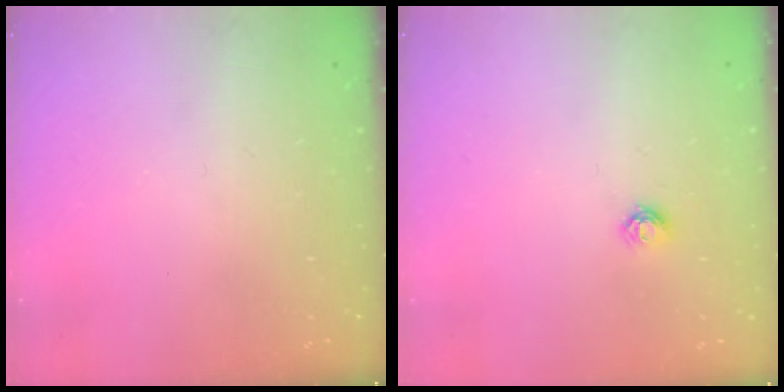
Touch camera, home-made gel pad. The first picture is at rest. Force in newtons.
{"total": 3.5, "press": 3.4, "slide": 0.4}